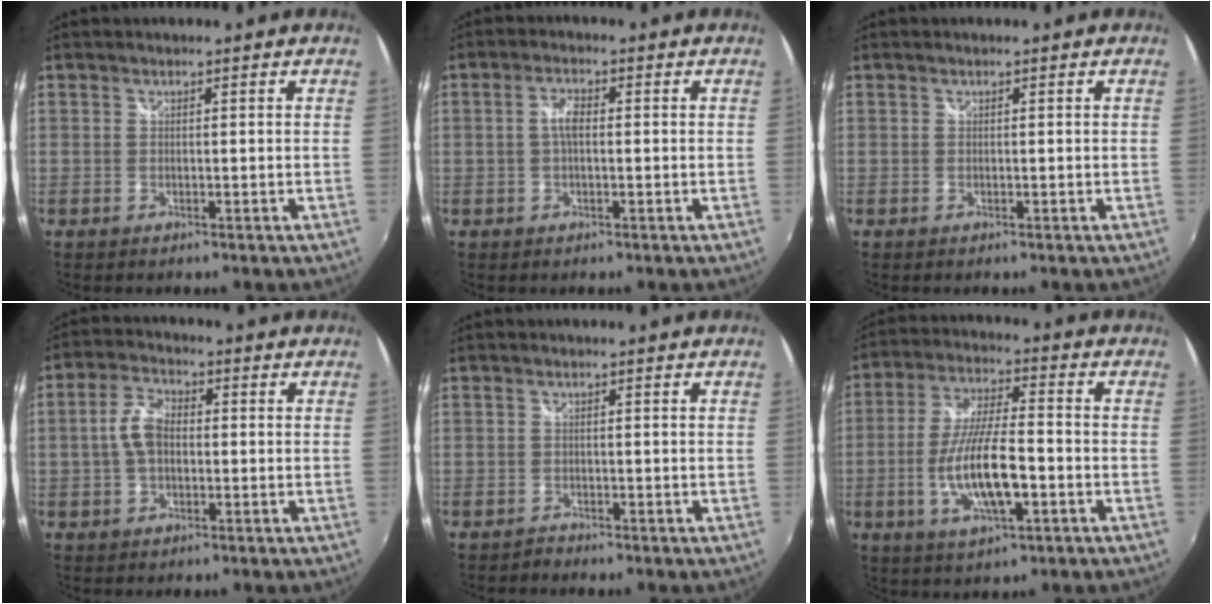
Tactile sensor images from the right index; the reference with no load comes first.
{"total": 3.0, "force": [-0.1, 1.4, 2.7], "torque": [-0.055, 0.008, -0.002]}
{"total": 0.0}
{"total": 6.2, "force": [-0.2, 3.9, 4.8], "torque": [-0.100, 0.016, -0.003]}
{"total": 1.1, "force": [-0.9, 0.6, -0.3], "torque": [0.004, 0.004, -0.016]}
{"total": 12.9, "force": [-3.7, 3.6, 11.8], "torque": [-0.235, -0.008, -0.064]}